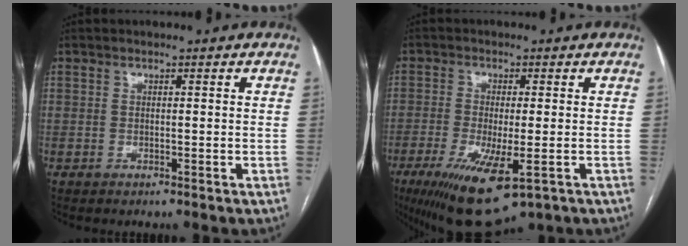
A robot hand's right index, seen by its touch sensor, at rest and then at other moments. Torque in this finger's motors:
{"motor_torque": [1.75, -0.39, 0.71, 0.19]}